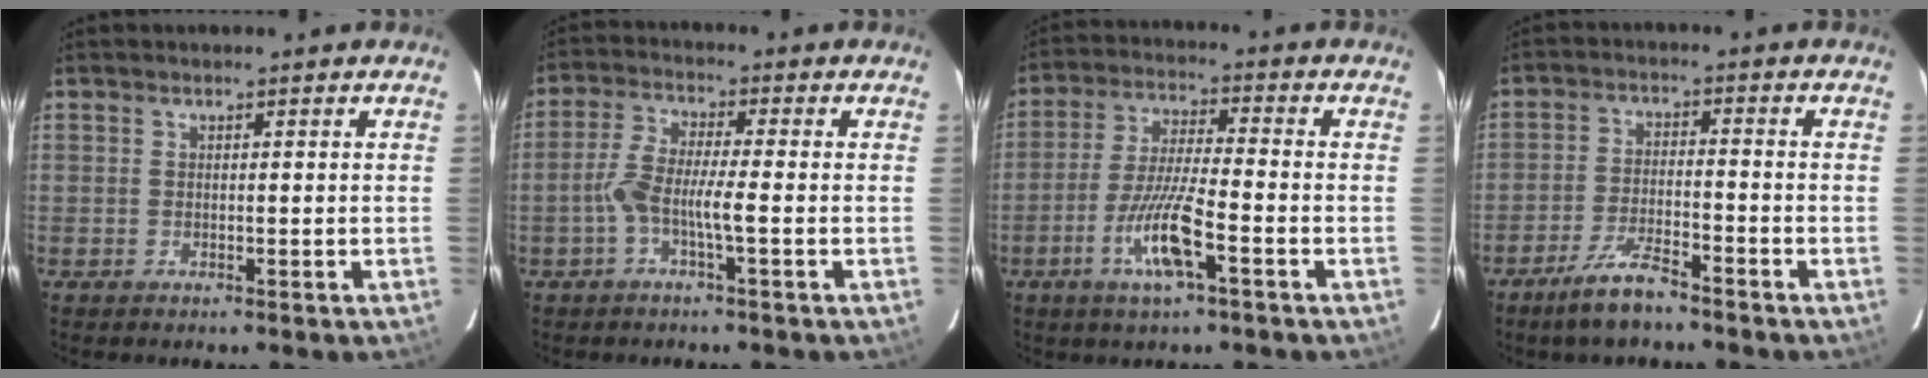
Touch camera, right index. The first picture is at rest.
{"total": 5.9, "force": [-1.7, 0.4, 5.6], "torque": [-0.119, 0.014, -0.036]}
{"total": 9.7, "force": [-4.1, 0.8, 8.8], "torque": [-0.173, -0.009, -0.078]}
{"total": 6.4, "force": [-5.1, 0.9, 3.9], "torque": [-0.083, -0.010, -0.095]}